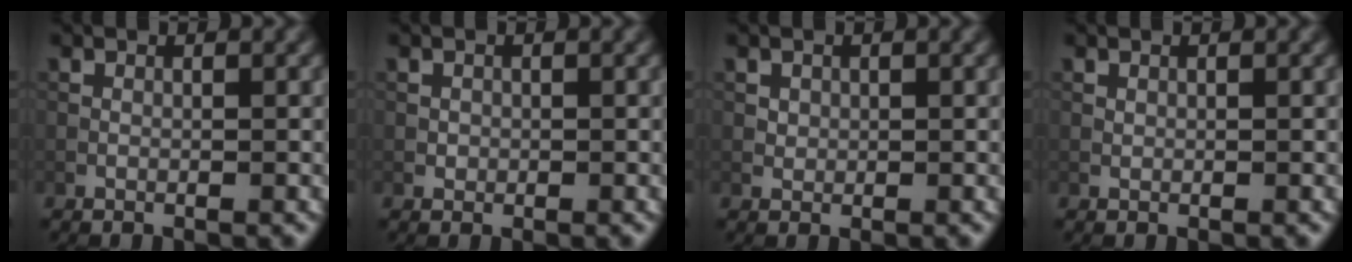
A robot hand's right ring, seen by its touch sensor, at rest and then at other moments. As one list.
[{"total": 0.6, "force": [0.0, 0.6, 0.1], "torque": [0.004, -0.003, -0.001]}, {"total": 0.8, "force": [0.3, 0.7, 0.2], "torque": [0.000, -0.003, 0.008]}, {"total": 0.0}]